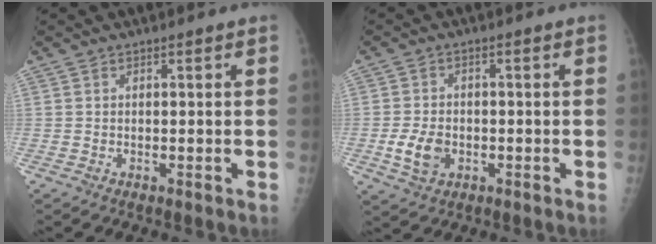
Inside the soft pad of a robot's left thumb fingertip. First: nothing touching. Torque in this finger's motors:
{"motor_torque": [-0.33, 0.52, 0.58, 0.14, 0.05]}